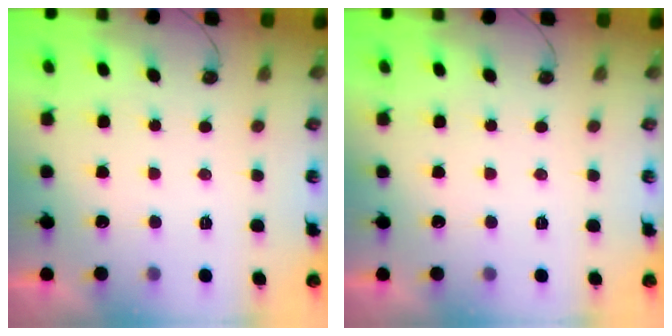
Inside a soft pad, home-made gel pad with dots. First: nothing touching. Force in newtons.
{"total": 0.0}